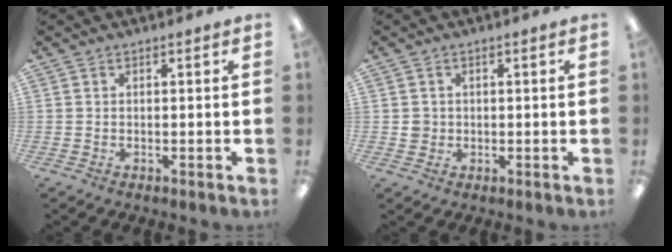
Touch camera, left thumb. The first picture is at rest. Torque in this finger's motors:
{"motor_torque": [0.32, 0.29, 0.39, -0.28, 0.00]}